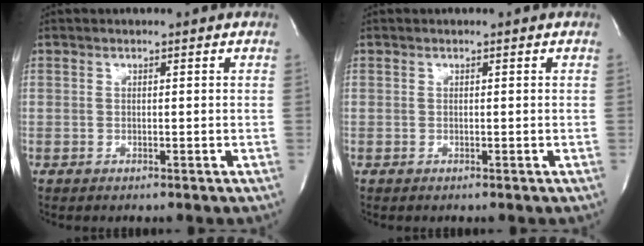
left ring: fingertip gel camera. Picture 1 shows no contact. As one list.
[{"total": 0.0}]